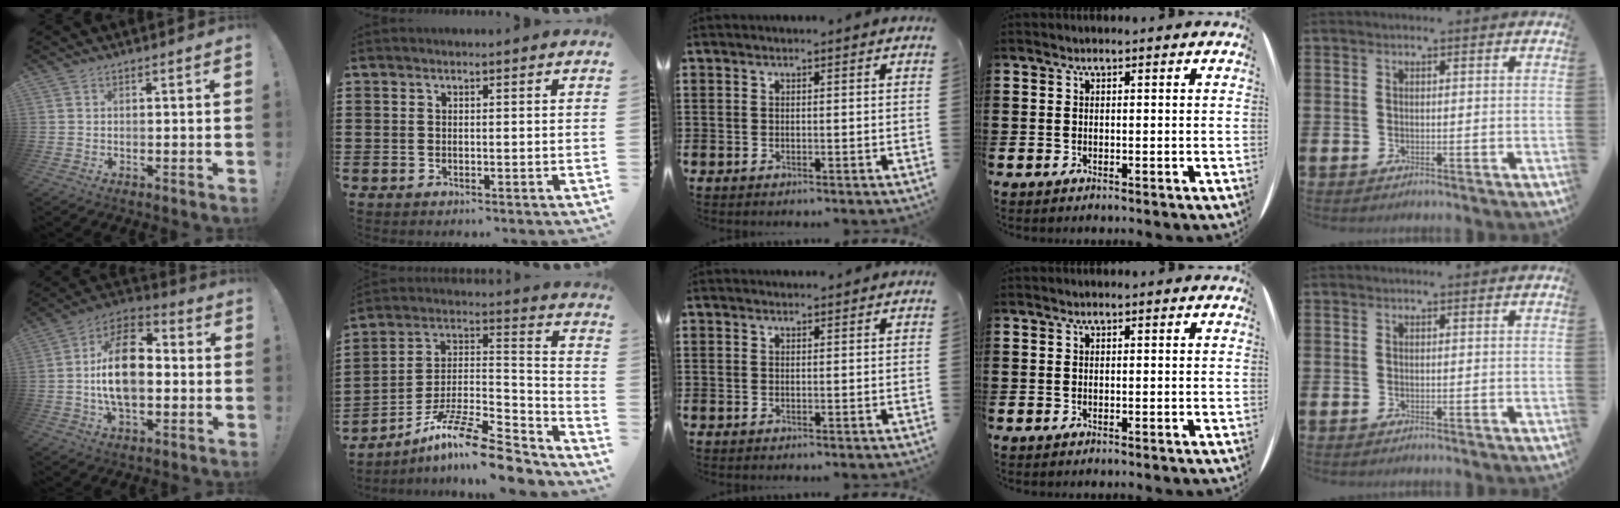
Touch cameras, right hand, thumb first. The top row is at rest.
{"thumb": {"total": 18.4, "force": [-0.6, 10.8, 14.9], "torque": [-0.264, 0.014, -0.012]}, "index": {"total": 13.6, "force": [-10.6, 2.2, 8.2], "torque": [-0.135, 0.026, -0.196]}, "middle": {"total": 0.8, "force": [0.8, -0.1, 0.0], "torque": [-0.001, 0.000, 0.016]}}